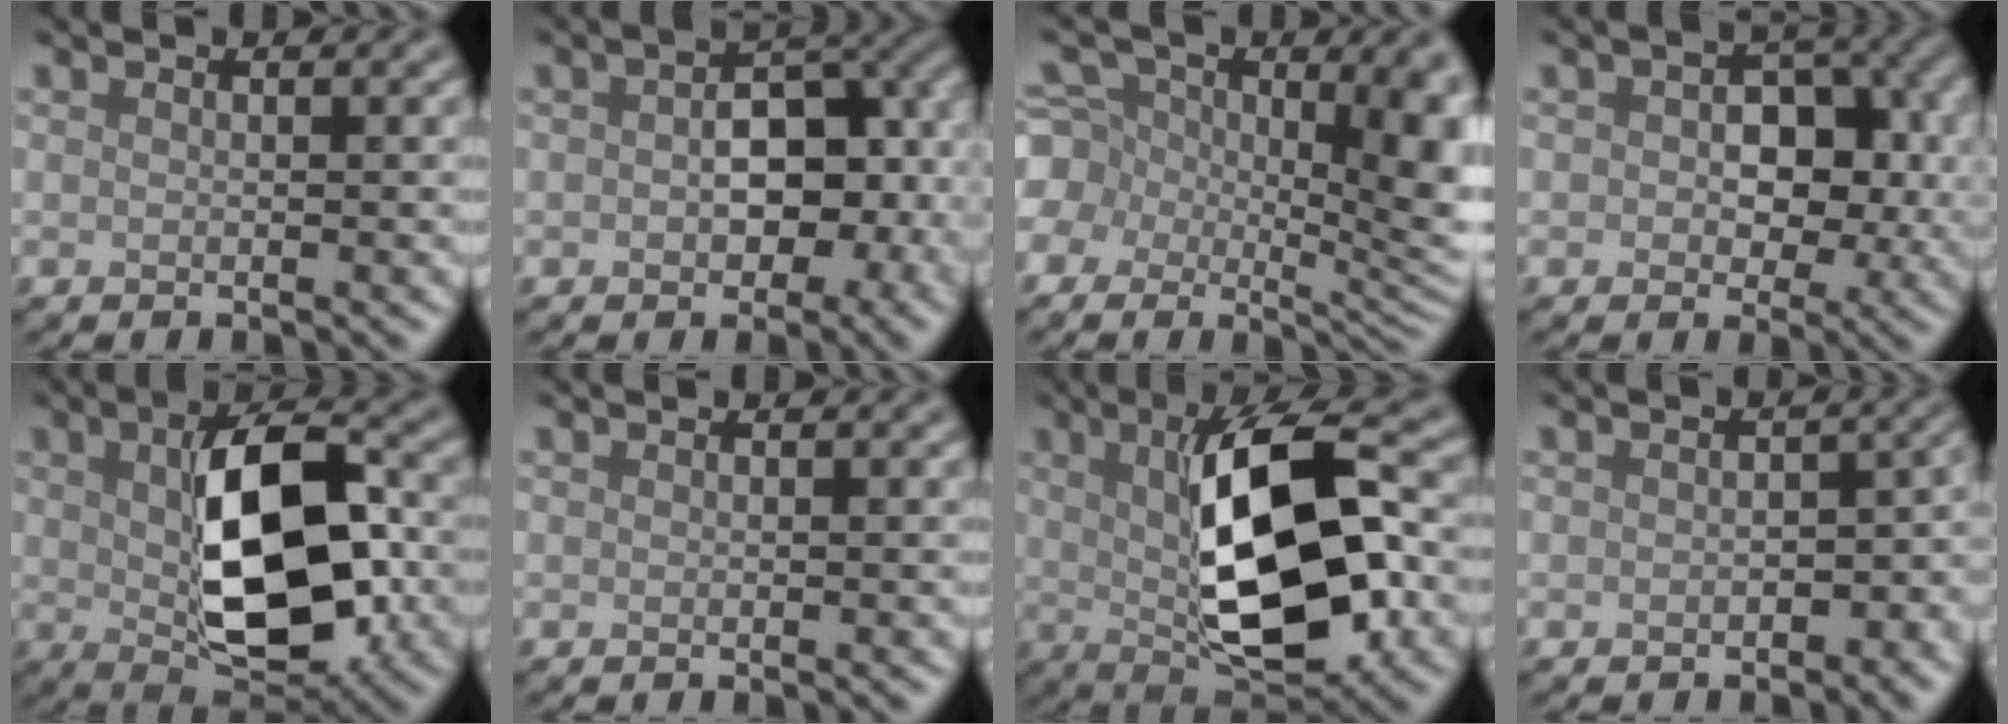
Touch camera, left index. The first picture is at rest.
{"total": 8.8, "force": [-0.2, 5.3, 7.0], "torque": [-0.081, 0.003, -0.003]}
{"total": 14.5, "force": [0.4, 10.1, 10.4], "torque": [-0.153, -0.021, 0.008]}
{"total": 6.2, "force": [0.4, 4.1, 4.6], "torque": [-0.053, 0.001, 0.000]}
{"total": 10.8, "force": [0.3, 5.5, 9.4], "torque": [-0.159, 0.000, 0.013]}
{"total": 0.0}
{"total": 12.3, "force": [0.7, 4.6, 11.4], "torque": [-0.181, 0.009, 0.010]}
{"total": 4.8, "force": [-1.3, 2.9, 3.6], "torque": [-0.026, -0.003, -0.020]}